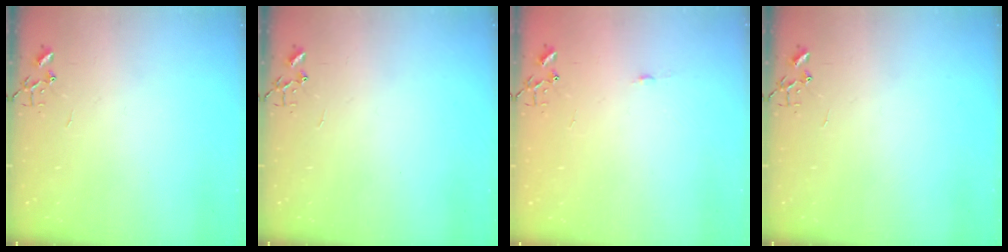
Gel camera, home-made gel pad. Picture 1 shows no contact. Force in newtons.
{"total": 0.0}
{"total": 3.3, "press": 3.3, "slide": 0.4}
{"total": 0.0}